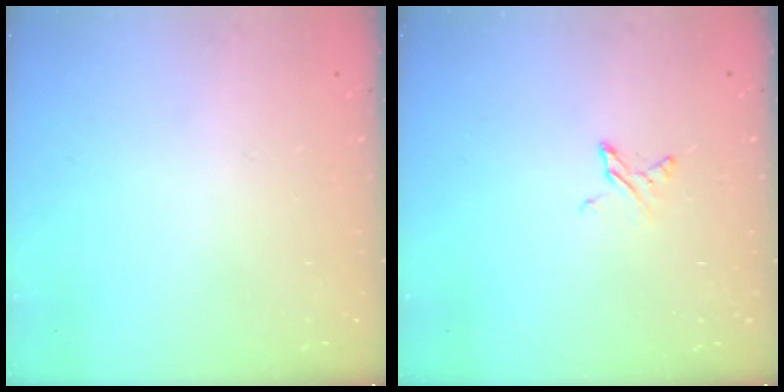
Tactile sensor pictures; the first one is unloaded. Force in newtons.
{"total": 3.8, "press": 3.7, "slide": 0.4}